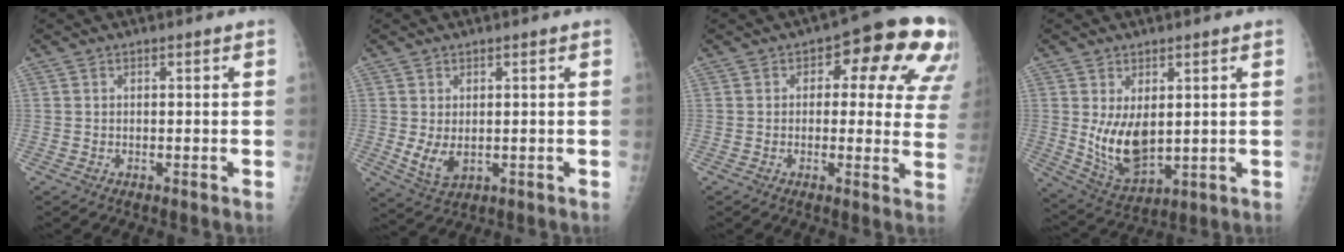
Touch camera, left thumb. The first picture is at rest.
{"total": 4.6, "force": [-0.1, 2.8, 3.6], "torque": [-0.064, -0.010, 0.011]}
{"total": 15.8, "force": [6.1, 7.8, 12.3], "torque": [-0.090, -0.003, 0.058]}
{"total": 9.7, "force": [1.2, 5.5, 7.9], "torque": [-0.126, -0.024, 0.043]}